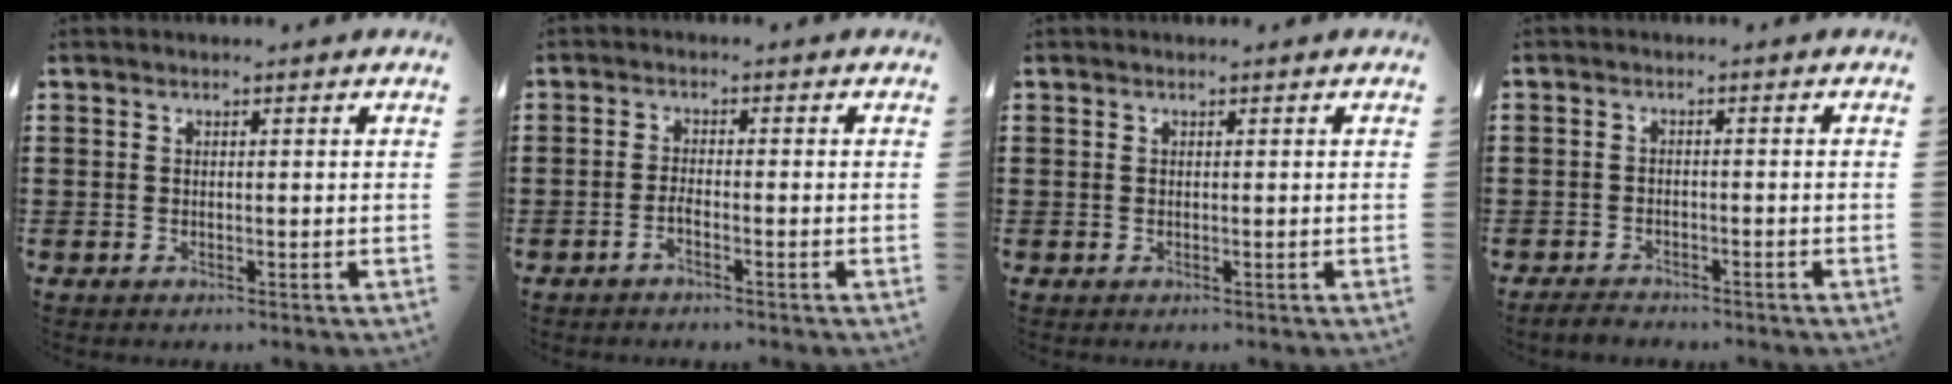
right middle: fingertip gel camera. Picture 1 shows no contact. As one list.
[{"total": 1.6, "force": [-1.2, 0.1, 1.1], "torque": [-0.021, -0.001, -0.022]}, {"total": 0.0}, {"total": 2.2, "force": [-2.1, 0.8, -0.1], "torque": [-0.003, 0.002, -0.047]}]